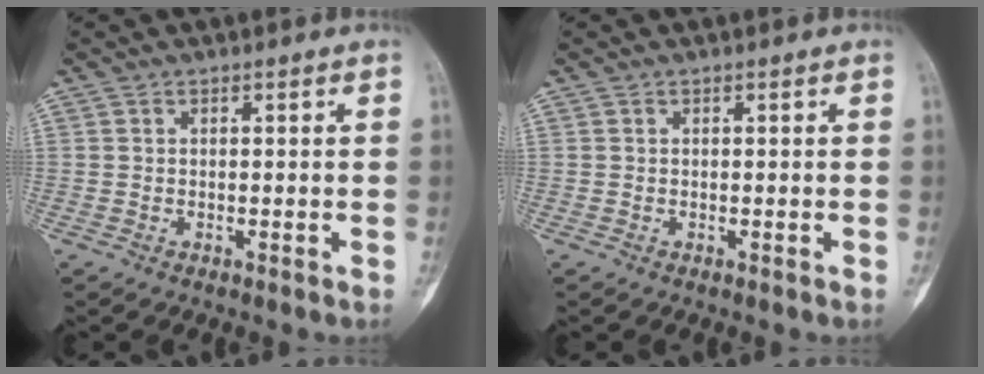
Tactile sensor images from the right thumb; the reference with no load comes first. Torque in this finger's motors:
{"motor_torque": [0.26, 0.16, 0.08, -0.06, 0.03]}